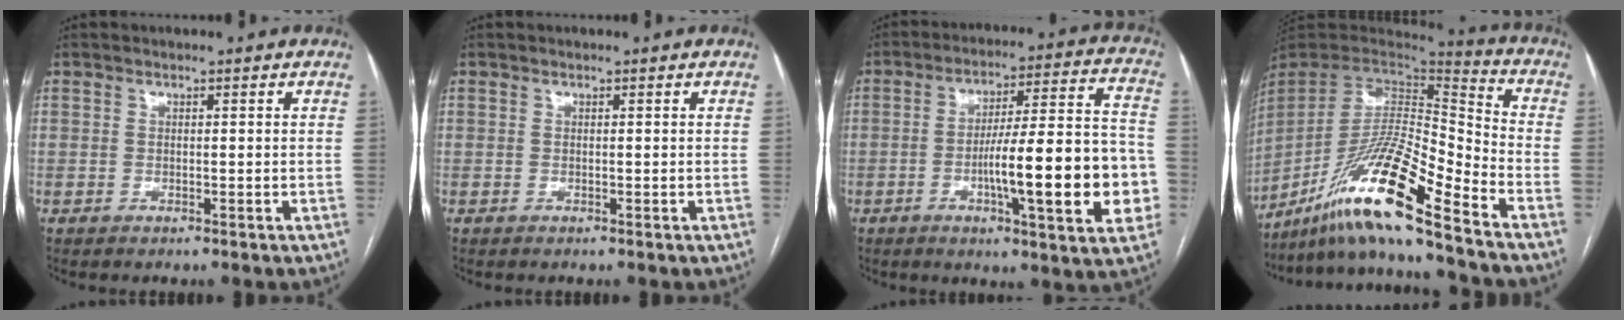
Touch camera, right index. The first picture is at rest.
{"total": 0.0}
{"total": 19.1, "force": [-4.6, 2.5, 18.4], "torque": [-0.235, 0.020, -0.061]}
{"total": 18.8, "force": [-13.4, 0.3, 13.2], "torque": [-0.277, -0.013, -0.251]}